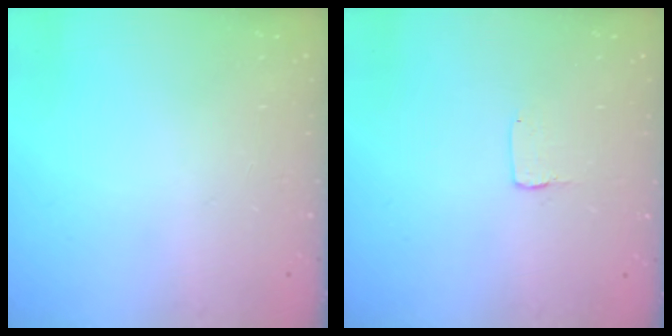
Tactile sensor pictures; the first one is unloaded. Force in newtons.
{"total": 1.0, "press": 1.0, "slide": 0.1}